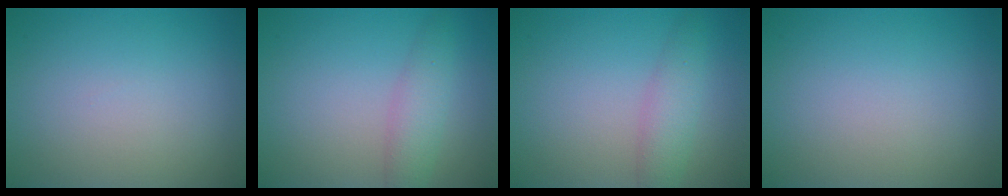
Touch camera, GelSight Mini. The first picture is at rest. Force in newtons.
{"total": 2.7, "press": 2.7, "slide": 0.0}
{"total": 2.7, "press": 2.7, "slide": 0.0}
{"total": 0.0}